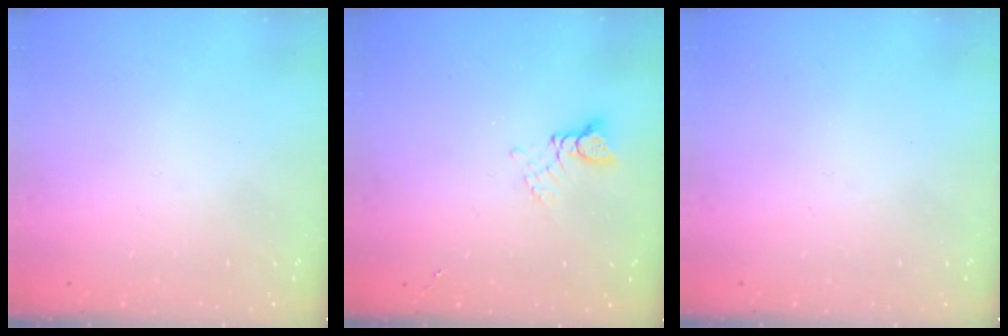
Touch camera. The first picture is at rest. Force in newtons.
{"total": 2.8, "press": 2.8, "slide": 0.3}
{"total": 0.0}